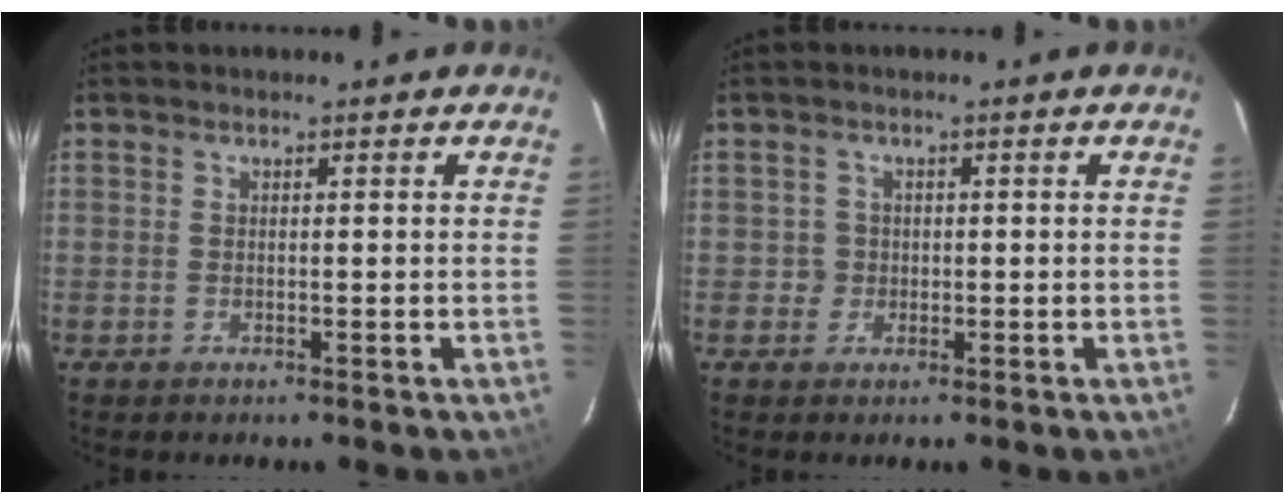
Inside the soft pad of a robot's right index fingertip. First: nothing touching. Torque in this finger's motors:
{"motor_torque": [-0.08, 0.15, 0.02, 0.00]}